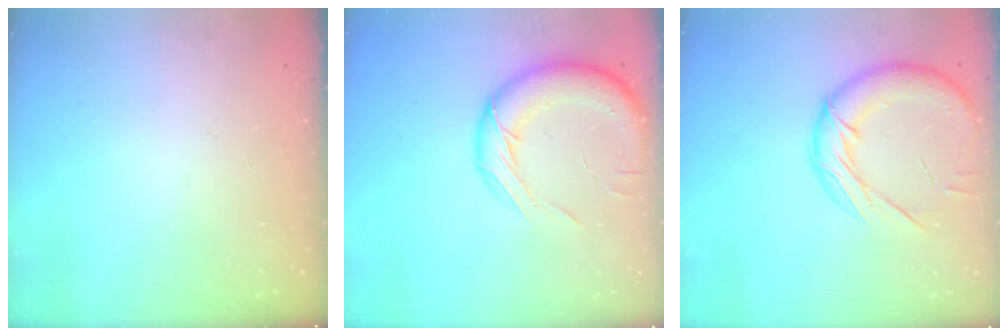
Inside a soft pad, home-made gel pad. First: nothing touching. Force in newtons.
{"total": 16.1, "press": 15.8, "slide": 3.0}
{"total": 18.4, "press": 18.2, "slide": 2.8}